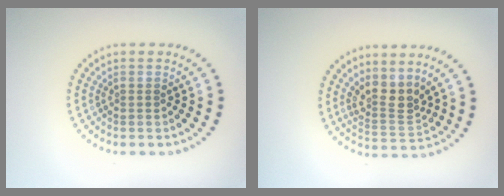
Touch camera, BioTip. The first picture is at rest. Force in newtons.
{"total": 2.8, "press": 2.3, "slide": 1.7}